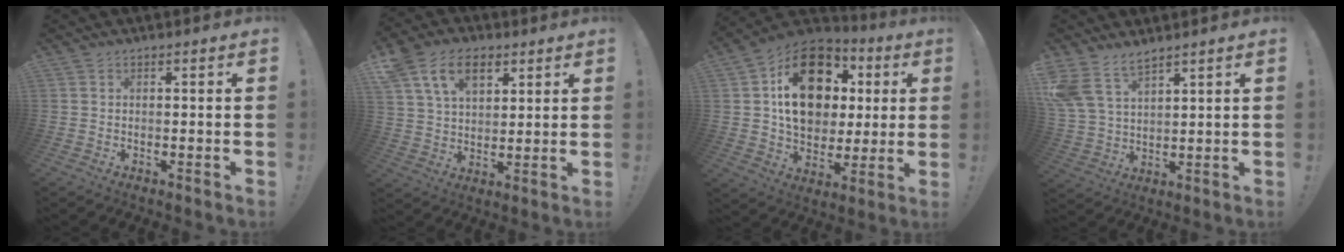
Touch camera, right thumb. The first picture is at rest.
{"total": 14.7, "force": [7.3, 9.7, 8.3], "torque": [-0.136, -0.014, 0.140]}
{"total": 20.7, "force": [5.7, 15.6, 12.5], "torque": [-0.181, -0.002, 0.116]}
{"total": 9.6, "force": [7.5, 4.6, 3.8], "torque": [-0.082, -0.034, 0.152]}